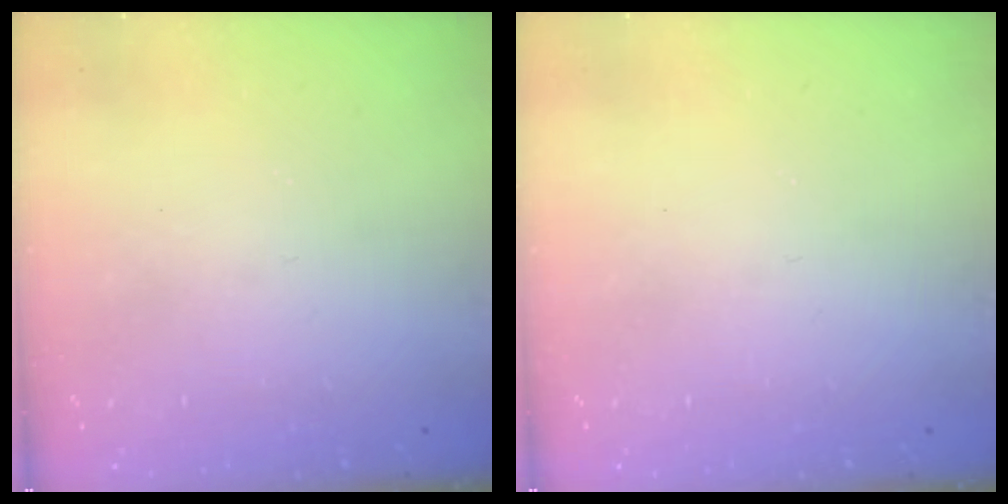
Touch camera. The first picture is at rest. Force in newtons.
{"total": 0.0}